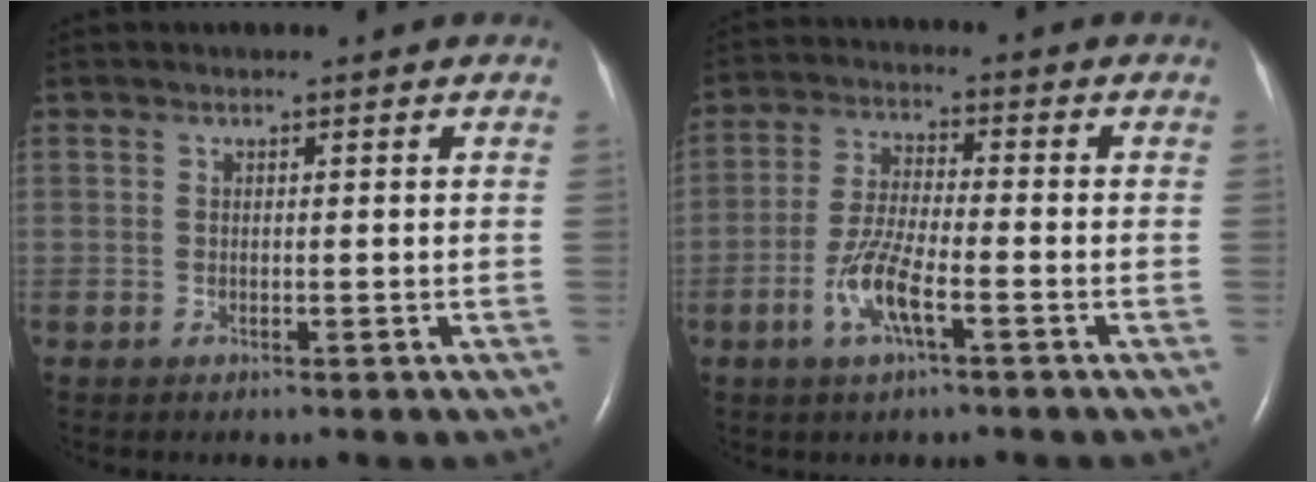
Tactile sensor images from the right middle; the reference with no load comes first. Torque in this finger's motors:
{"motor_torque": [0.87, -0.56, 0.21, 0.13]}